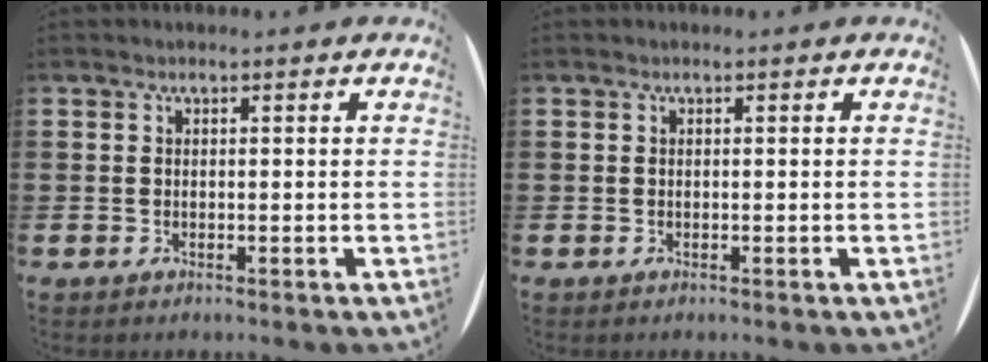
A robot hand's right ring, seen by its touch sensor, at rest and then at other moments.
{"total": 0.0}